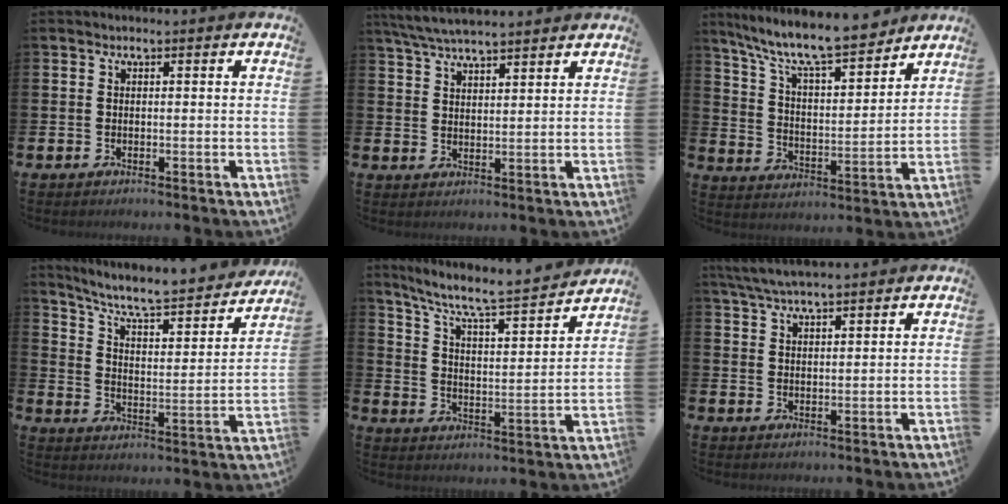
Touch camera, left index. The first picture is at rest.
{"total": 5.5, "force": [5.2, 0.6, 1.6], "torque": [-0.053, -0.014, 0.097]}
{"total": 10.3, "force": [9.2, 1.6, 4.3], "torque": [-0.119, -0.060, 0.158]}
{"total": 7.5, "force": [6.8, 1.3, 2.9], "torque": [-0.085, -0.052, 0.112]}
{"total": 7.8, "force": [6.9, 0.8, 3.5], "torque": [-0.103, -0.049, 0.113]}
{"total": 5.0, "force": [4.7, 0.4, 1.7], "torque": [-0.054, -0.011, 0.086]}